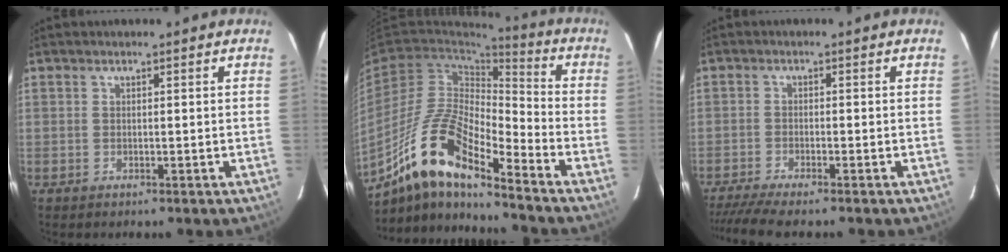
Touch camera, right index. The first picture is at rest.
{"total": 14.0, "force": [-10.3, 2.8, 9.1], "torque": [-0.180, 0.015, -0.186]}
{"total": 7.1, "force": [-6.1, -0.1, 3.7], "torque": [-0.059, -0.016, -0.102]}